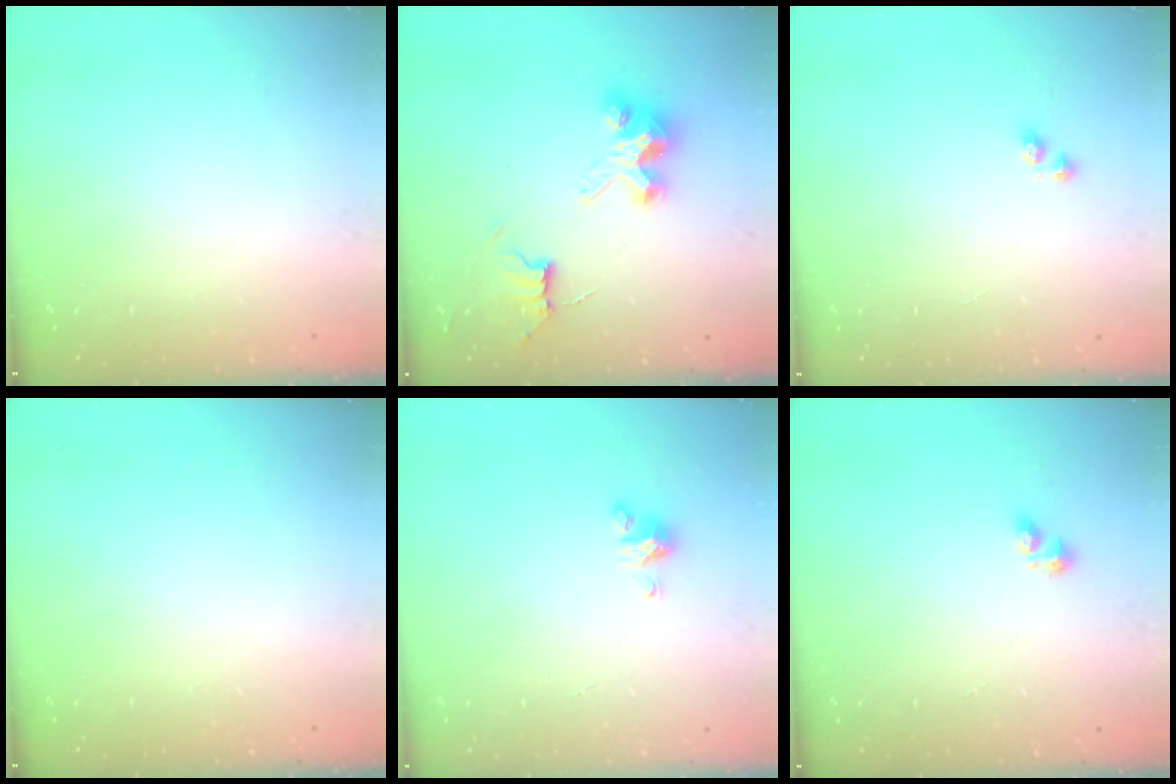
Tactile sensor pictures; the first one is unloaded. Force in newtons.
{"total": 8.2, "press": 8.1, "slide": 0.8}
{"total": 2.9, "press": 2.9, "slide": 0.1}
{"total": 0.0}
{"total": 3.0, "press": 3.0, "slide": 0.3}
{"total": 2.7, "press": 2.7, "slide": 0.3}